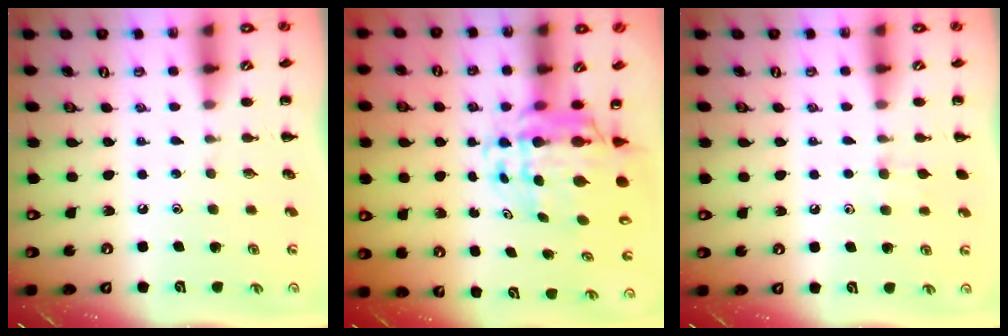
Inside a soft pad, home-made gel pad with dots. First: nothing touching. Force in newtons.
{"total": 9.2, "press": 8.8, "slide": 2.8}
{"total": 6.2, "press": 5.8, "slide": 2.2}